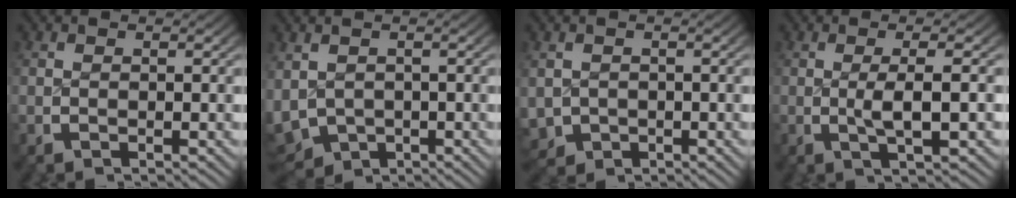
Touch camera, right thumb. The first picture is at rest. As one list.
[{"total": 7.9, "force": [-2.6, 6.3, 4.0], "torque": [-0.099, -0.044, -0.022]}, {"total": 4.9, "force": [-1.4, 4.3, 1.9], "torque": [-0.057, -0.036, -0.008]}, {"total": 3.1, "force": [-0.1, 0.5, 3.0], "torque": [-0.060, 0.000, 0.000]}]